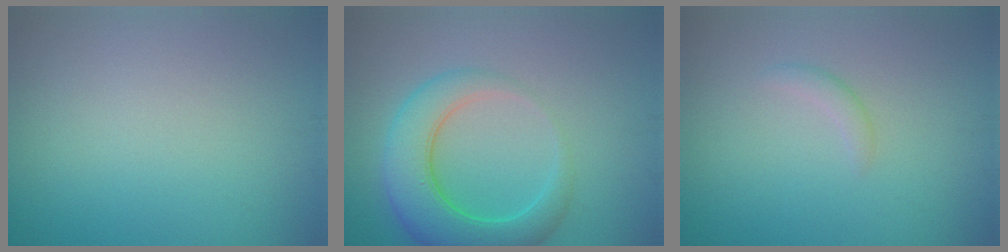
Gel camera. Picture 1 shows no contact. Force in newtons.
{"total": 6.6, "press": 6.5, "slide": 0.4}
{"total": 1.0, "press": 1.0, "slide": 0.1}